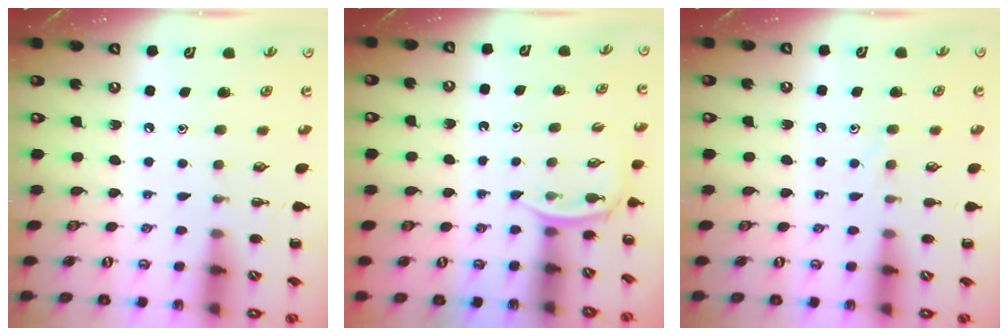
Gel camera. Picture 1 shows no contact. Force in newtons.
{"total": 2.6, "press": 2.5, "slide": 0.8}
{"total": 5.2, "press": 5.2, "slide": 0.9}